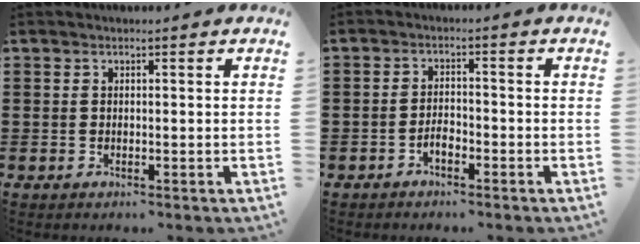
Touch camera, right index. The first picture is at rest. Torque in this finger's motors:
{"motor_torque": [1.03, 1.11, 0.03, 0.02]}